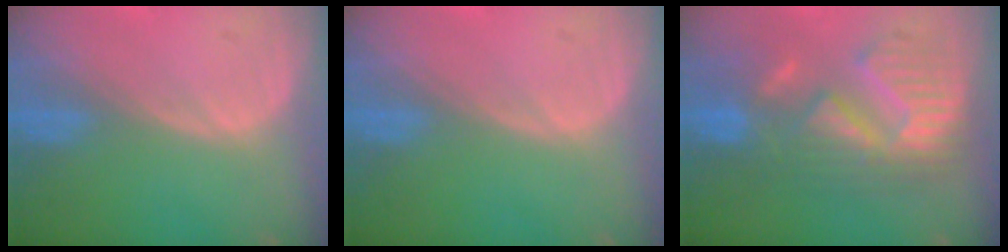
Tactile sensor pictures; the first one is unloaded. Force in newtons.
{"total": 0.0}
{"total": 10.4, "press": 10.4, "slide": 0.7}